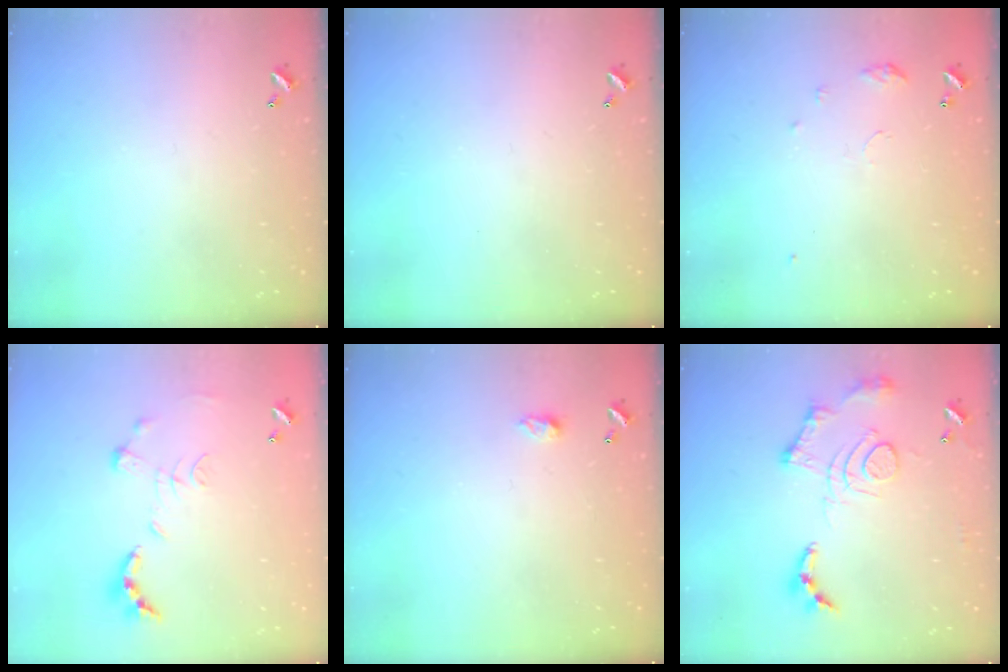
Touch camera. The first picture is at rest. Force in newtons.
{"total": 0.0}
{"total": 5.1, "press": 5.0, "slide": 0.6}
{"total": 1.3, "press": 1.2, "slide": 0.3}
{"total": 5.4, "press": 5.3, "slide": 0.7}
{"total": 13.7, "press": 13.6, "slide": 1.1}